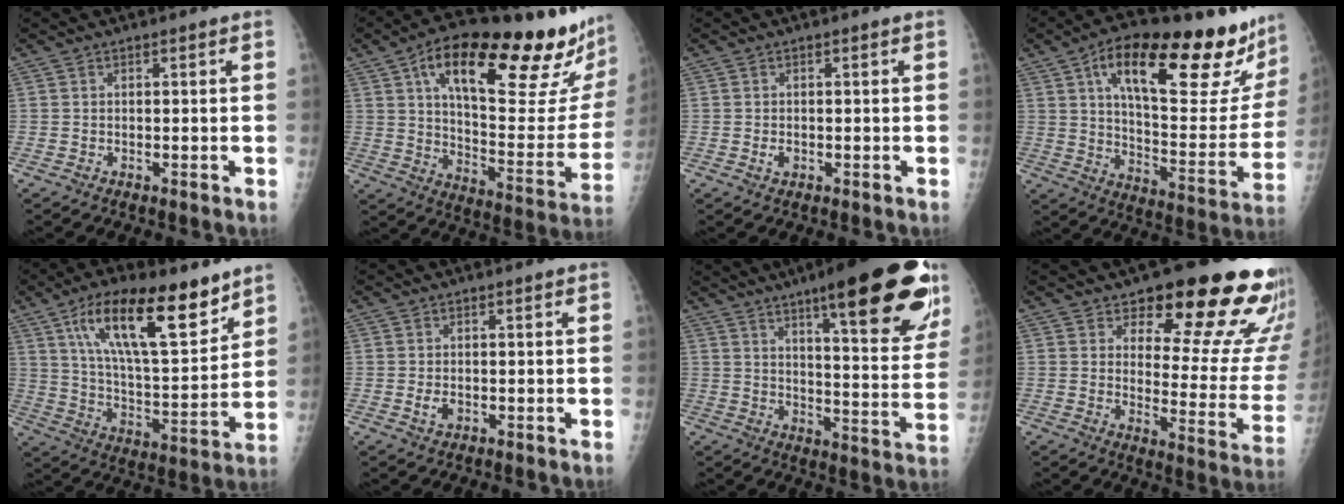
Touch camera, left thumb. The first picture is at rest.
{"total": 31.1, "force": [18.8, 8.5, 23.2], "torque": [-0.311, -0.049, 0.283]}
{"total": 1.2, "force": [-0.2, 0.9, 0.8], "torque": [-0.011, -0.001, -0.001]}
{"total": 29.3, "force": [17.7, 9.2, 21.5], "torque": [-0.282, -0.047, 0.267]}
{"total": 21.6, "force": [12.4, 7.6, 15.9], "torque": [-0.233, -0.055, 0.219]}
{"total": 1.8, "force": [-0.2, 1.2, 1.3], "torque": [-0.022, -0.002, -0.002]}
{"total": 26.0, "force": [15.7, 5.7, 20.0], "torque": [-0.242, -0.064, 0.215]}
{"total": 20.6, "force": [14.8, 7.0, 12.5], "torque": [-0.110, -0.102, 0.183]}